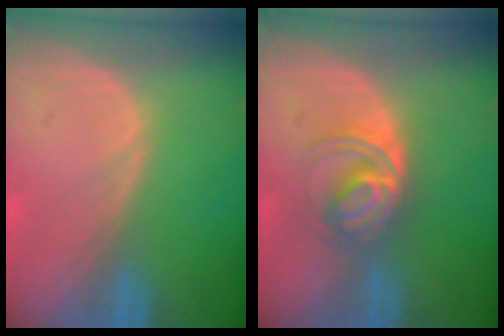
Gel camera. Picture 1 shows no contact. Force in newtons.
{"total": 5.4, "press": 5.3, "slide": 1.1}